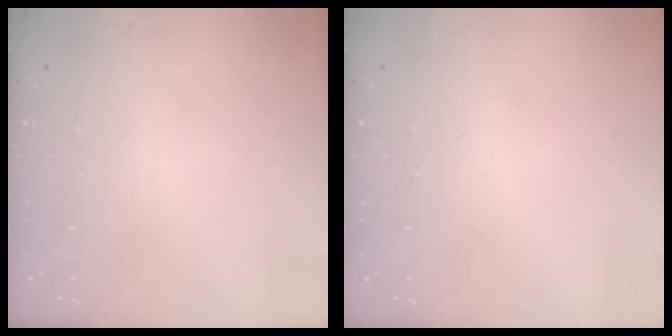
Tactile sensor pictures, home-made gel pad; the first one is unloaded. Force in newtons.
{"total": 0.0}